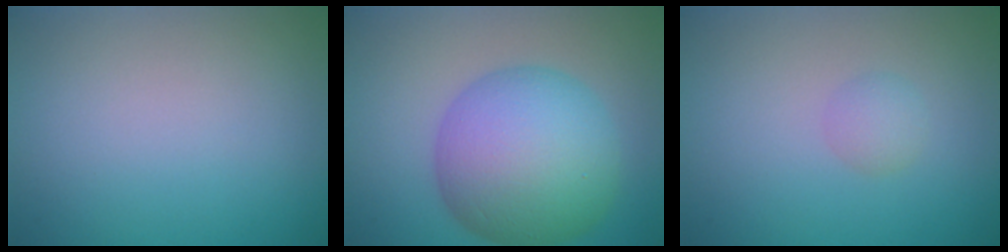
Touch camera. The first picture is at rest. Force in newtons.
{"total": 10.9, "press": 10.9, "slide": 0.2}
{"total": 1.3, "press": 1.3, "slide": 0.1}